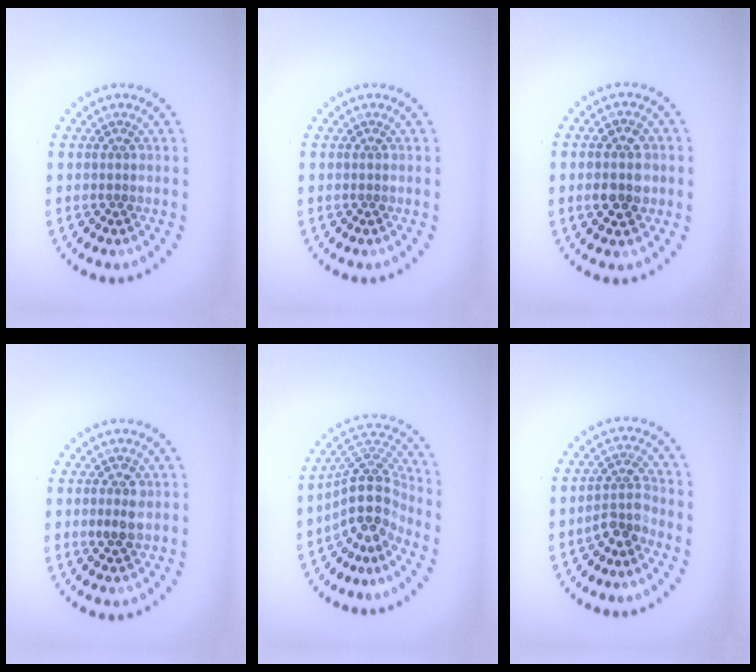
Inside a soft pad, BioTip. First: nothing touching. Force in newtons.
{"total": 0.0}
{"total": 3.8, "press": 3.8, "slide": 0.2}
{"total": 2.1, "press": 2.1, "slide": 0.1}
{"total": 5.2, "press": 3.8, "slide": 3.5}
{"total": 2.7, "press": 2.0, "slide": 1.9}